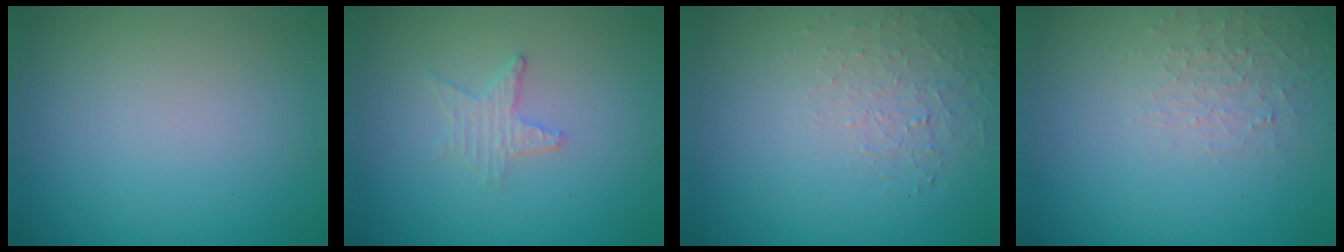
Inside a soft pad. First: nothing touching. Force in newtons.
{"total": 1.7, "press": 1.6, "slide": 0.4}
{"total": 1.4, "press": 0.6, "slide": 1.3}
{"total": 2.1, "press": 2.0, "slide": 0.5}